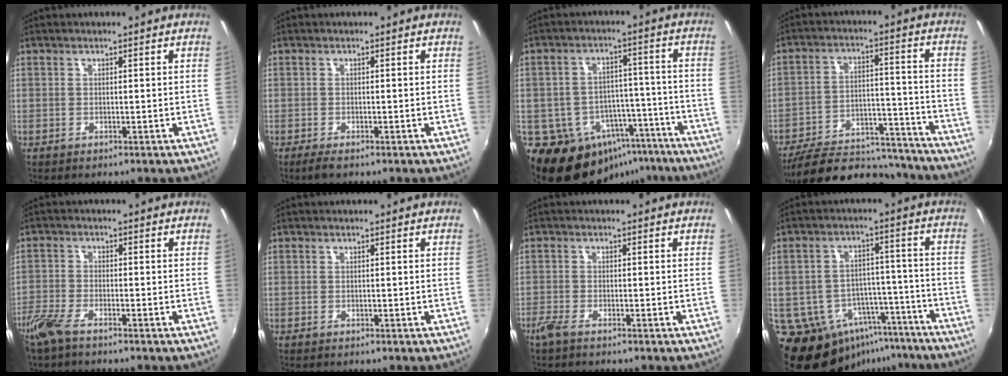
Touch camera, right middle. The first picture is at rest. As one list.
[{"total": 1.8, "force": [-1.3, 0.3, 1.2], "torque": [-0.025, -0.009, -0.024]}, {"total": 14.9, "force": [-9.1, 10.5, 5.5], "torque": [-0.103, 0.027, -0.097]}, {"total": 22.8, "force": [-20.1, 7.1, 8.0], "torque": [-0.152, 0.017, -0.269]}, {"total": 5.4, "force": [-4.2, 1.4, 3.0], "torque": [-0.083, -0.011, -0.089]}, {"total": 0.0}, {"total": 2.4, "force": [-1.9, 0.4, 1.4], "torque": [-0.036, -0.008, -0.039]}, {"total": 15.8, "force": [-10.8, 10.3, 5.4], "torque": [-0.112, 0.020, -0.130]}]